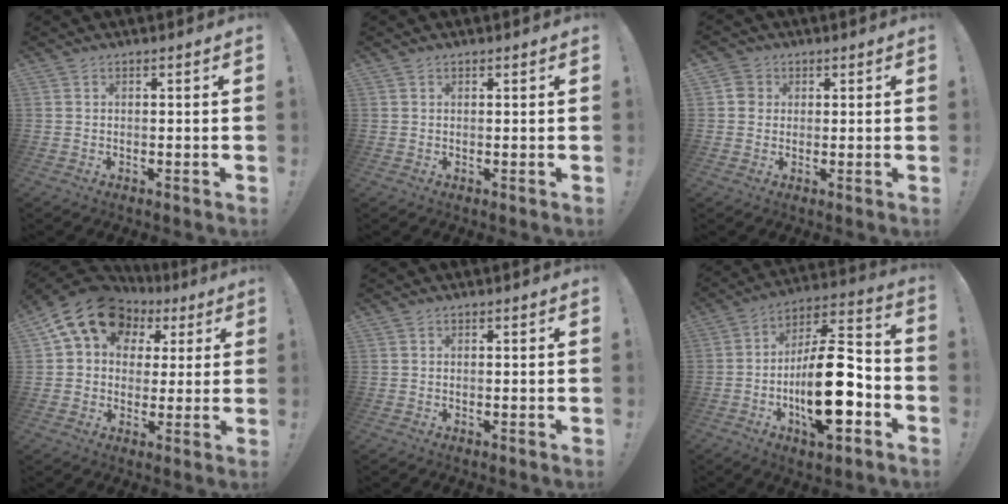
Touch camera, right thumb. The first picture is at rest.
{"total": 0.5, "force": [0.4, 0.3, 0.2], "torque": [-0.001, -0.001, 0.008]}
{"total": 3.8, "force": [1.1, 3.6, 0.9], "torque": [-0.012, 0.004, 0.021]}
{"total": 15.9, "force": [7.1, 11.4, 8.4], "torque": [-0.137, -0.029, 0.132]}
{"total": 0.0}
{"total": 21.9, "force": [-6.2, 8.2, 19.3], "torque": [-0.337, 0.033, -0.096]}